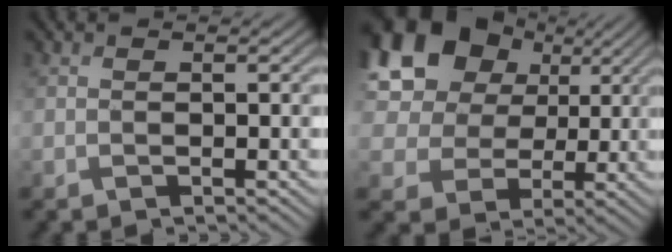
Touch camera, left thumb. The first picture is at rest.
{"total": 15.7, "force": [6.5, 12.0, 7.8], "torque": [-0.227, 0.047, 0.123]}